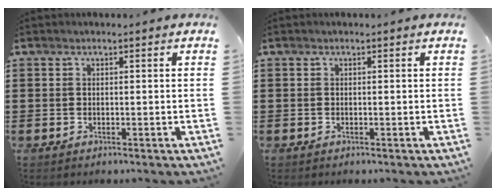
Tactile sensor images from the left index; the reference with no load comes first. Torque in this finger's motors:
{"motor_torque": [-0.03, 0.01, 0.00, 0.00]}